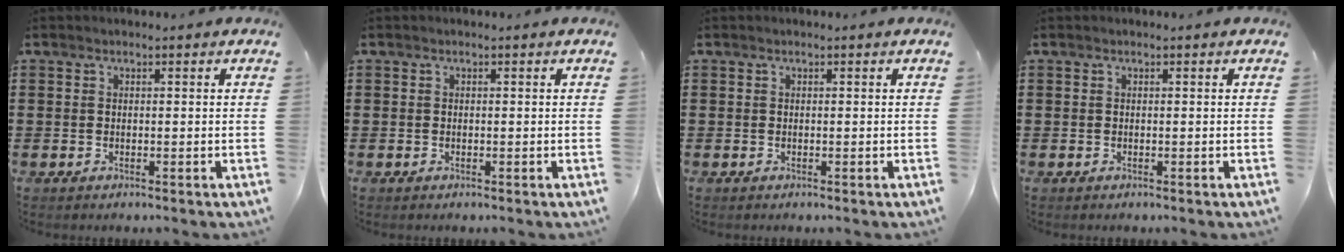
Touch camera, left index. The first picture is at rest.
{"total": 0.0}
{"total": 0.0}
{"total": 0.0}